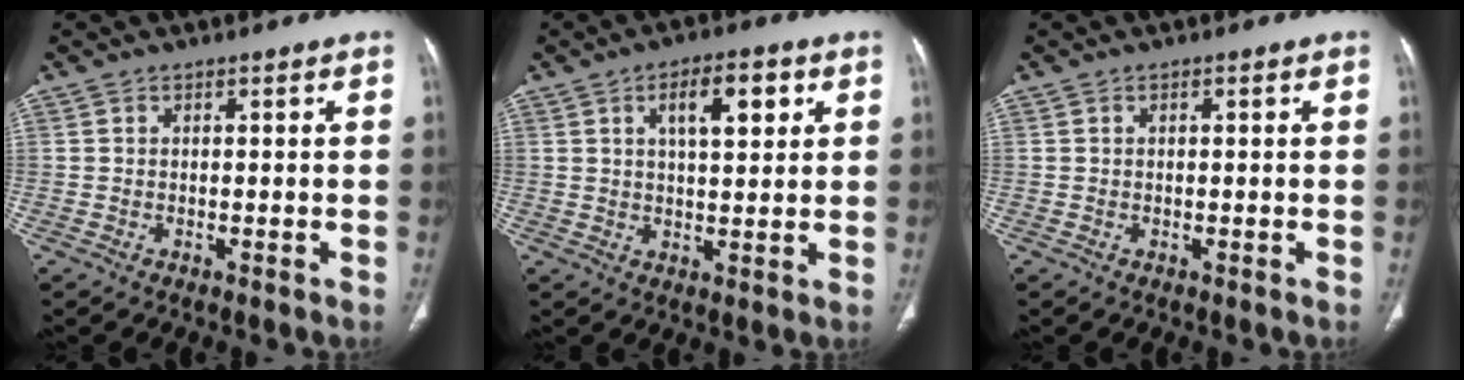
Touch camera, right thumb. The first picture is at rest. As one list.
[{"total": 8.3, "force": [3.2, 3.5, 6.9], "torque": [-0.085, -0.007, 0.048]}, {"total": 0.0}]